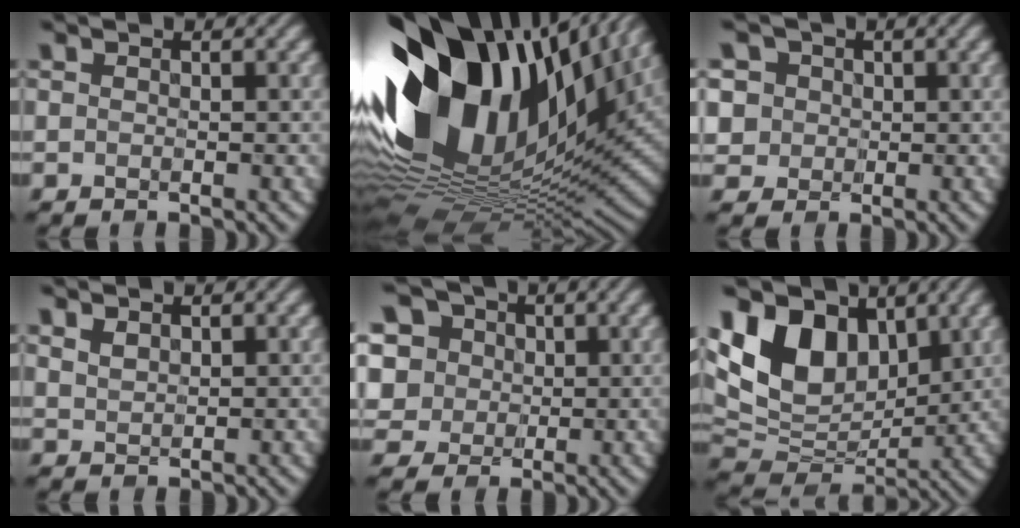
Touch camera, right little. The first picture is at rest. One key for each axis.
{"total": 17.2, "fx": 5.2, "fy": 9.7, "fz": 13.2, "tx": -0.259, "ty": 0.017, "tz": 0.087}
{"total": 3.6, "fx": 0.9, "fy": 3.3, "fz": 0.9, "tx": -0.049, "ty": 0.006, "tz": 0.023}
{"total": 1.3, "fx": 1.0, "fy": 0.7, "fz": 0.6, "tx": -0.015, "ty": 0.005, "tz": 0.020}
{"total": 10.5, "fx": 3.9, "fy": 8.4, "fz": 4.9, "tx": -0.125, "ty": 0.025, "tz": 0.058}
{"total": 11.6, "fx": 4.3, "fy": 7.8, "fz": 7.5, "tx": -0.168, "ty": 0.017, "tz": 0.074}